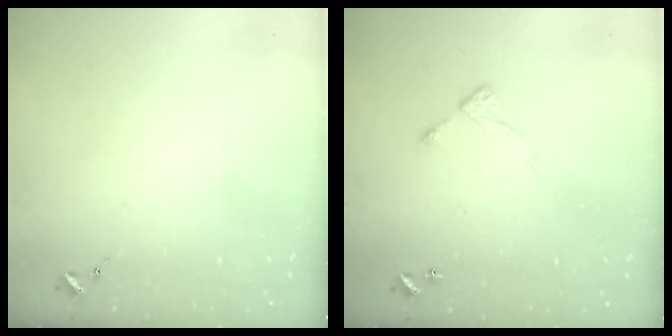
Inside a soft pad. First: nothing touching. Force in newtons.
{"total": 5.4, "press": 5.4, "slide": 0.4}